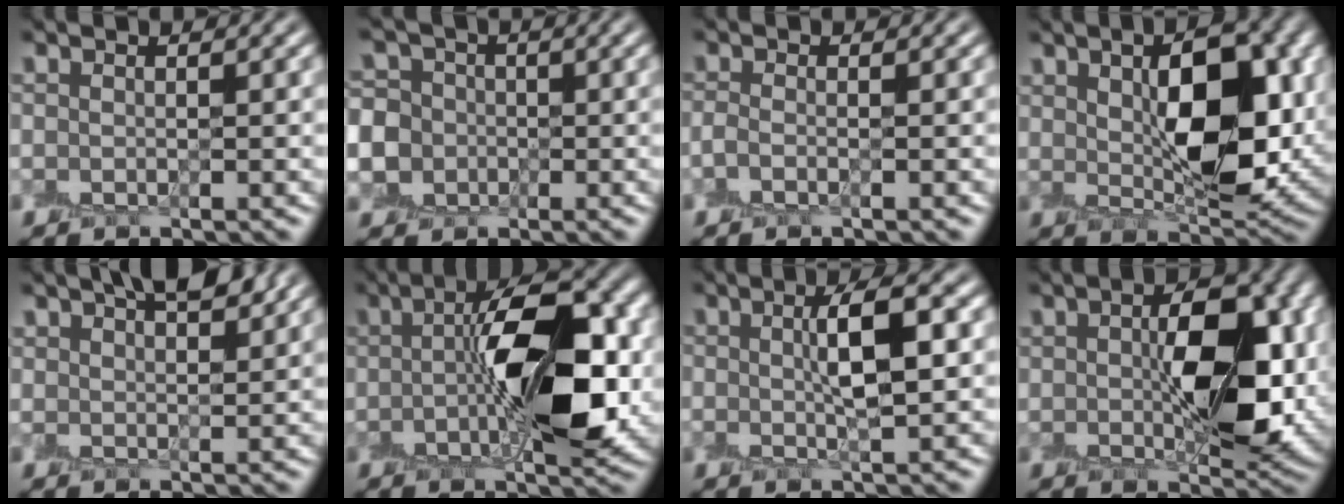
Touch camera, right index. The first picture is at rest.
{"total": 8.5, "force": [-1.9, 8.0, 2.1], "torque": [-0.055, 0.002, -0.079]}
{"total": 0.8, "force": [-0.4, 0.3, 0.6], "torque": [-0.012, -0.003, -0.011]}
{"total": 9.2, "force": [1.8, 4.2, 8.0], "torque": [-0.114, 0.005, 0.038]}
{"total": 4.7, "force": [3.6, 1.5, 2.6], "torque": [-0.014, 0.021, 0.042]}
{"total": 11.1, "force": [-0.1, 4.1, 10.3], "torque": [-0.157, 0.014, -0.003]}
{"total": 4.1, "force": [0.8, 0.9, 4.0], "torque": [-0.065, 0.011, 0.013]}
{"total": 8.8, "force": [0.7, 4.4, 7.6], "torque": [-0.119, 0.005, 0.020]}